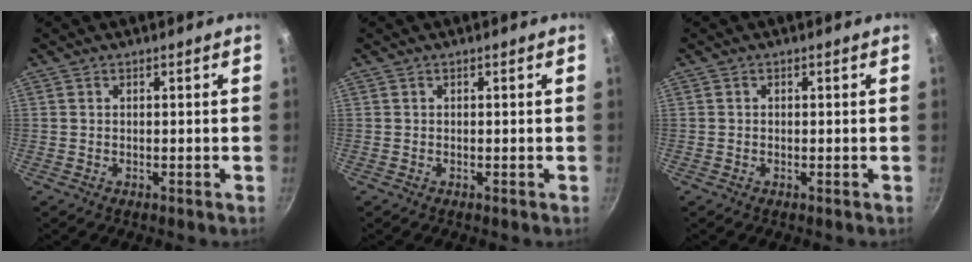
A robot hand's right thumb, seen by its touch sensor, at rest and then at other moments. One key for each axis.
{"total": 0.0}
{"total": 0.0}